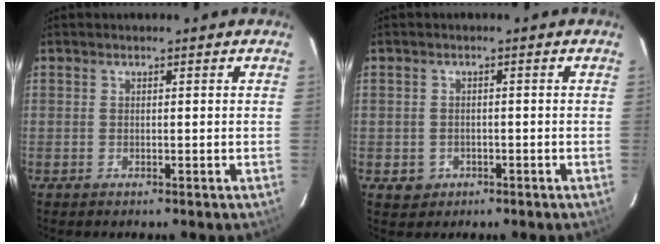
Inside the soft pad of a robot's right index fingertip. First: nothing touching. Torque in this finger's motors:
{"motor_torque": [-0.81, -0.42, -0.68, -0.21]}